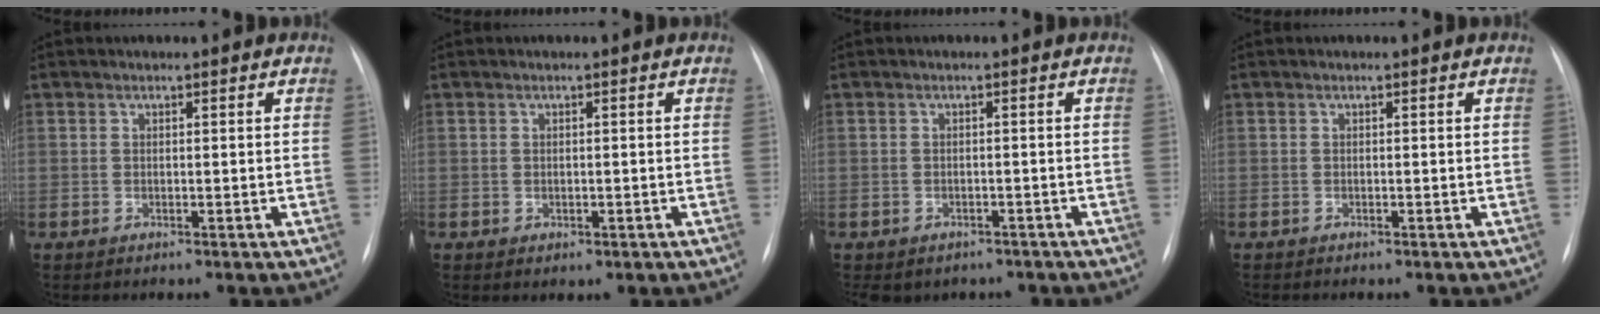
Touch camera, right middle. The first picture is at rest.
{"total": 1.1, "force": [-0.3, 0.8, 0.6], "torque": [-0.010, -0.001, 0.001]}
{"total": 8.1, "force": [-5.9, 5.3, 1.9], "torque": [-0.036, 0.005, -0.065]}
{"total": 0.0}